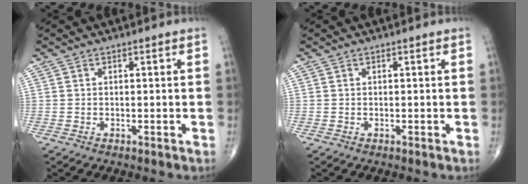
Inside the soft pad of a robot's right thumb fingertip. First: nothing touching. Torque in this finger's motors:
{"motor_torque": [0.10, -0.04, -0.06, 0.04, 0.02]}